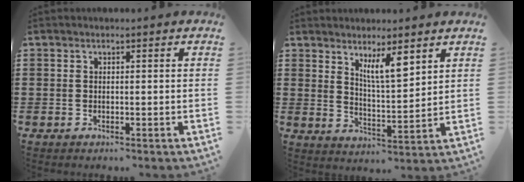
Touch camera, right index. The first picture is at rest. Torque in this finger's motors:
{"motor_torque": [0.20, 0.04, 0.23, 0.13]}